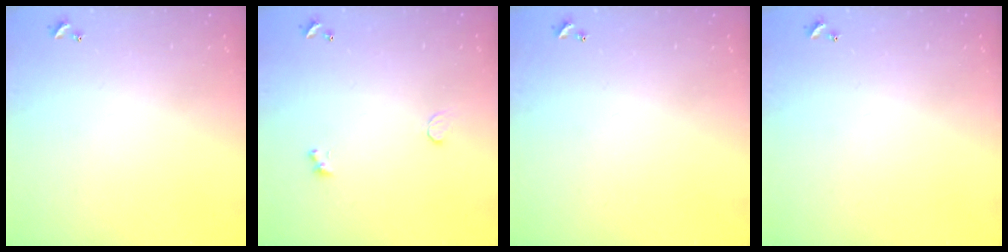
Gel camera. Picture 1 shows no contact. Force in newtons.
{"total": 0.8, "press": 0.7, "slide": 0.4}
{"total": 0.0}
{"total": 0.0}